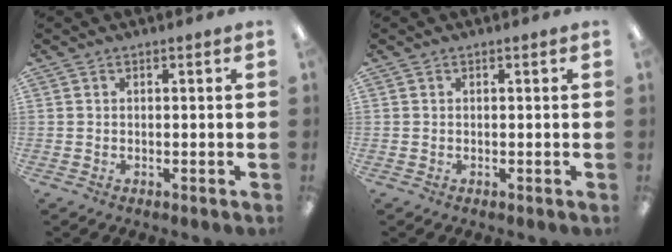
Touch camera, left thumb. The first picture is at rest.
{"total": 0.0}